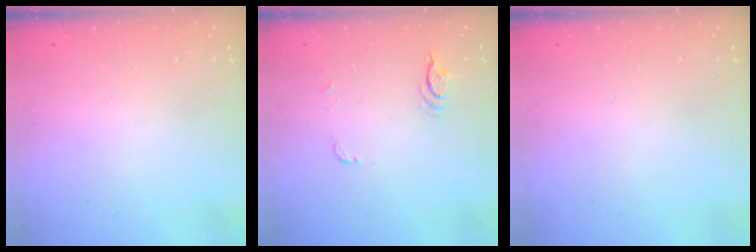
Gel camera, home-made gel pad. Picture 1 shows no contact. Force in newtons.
{"total": 14.3, "press": 5.9, "slide": 13.1}
{"total": 0.0}